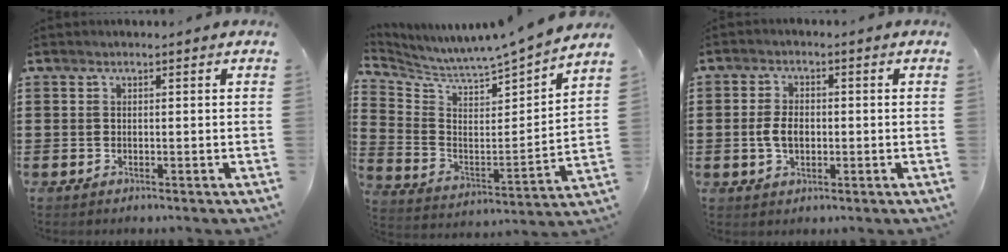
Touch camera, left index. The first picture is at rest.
{"total": 5.4, "force": [5.3, -0.9, 0.6], "torque": [-0.045, -0.068, 0.080]}
{"total": 4.2, "force": [-0.5, 2.5, 3.3], "torque": [-0.078, 0.001, -0.015]}